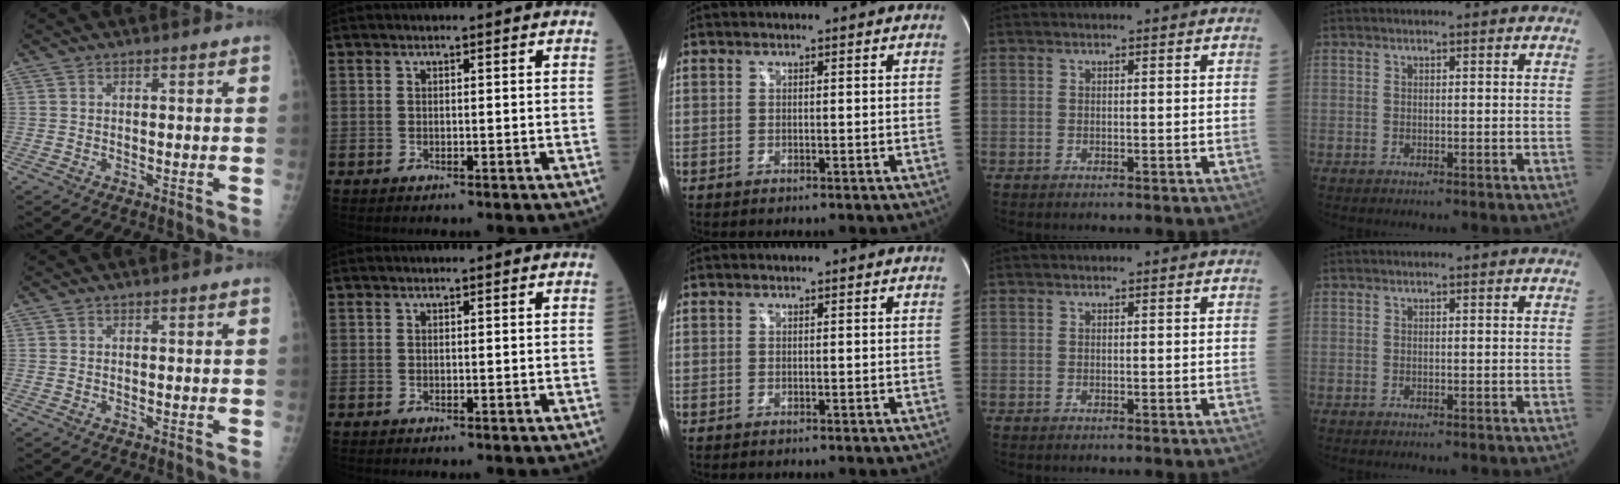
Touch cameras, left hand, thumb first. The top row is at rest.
{}